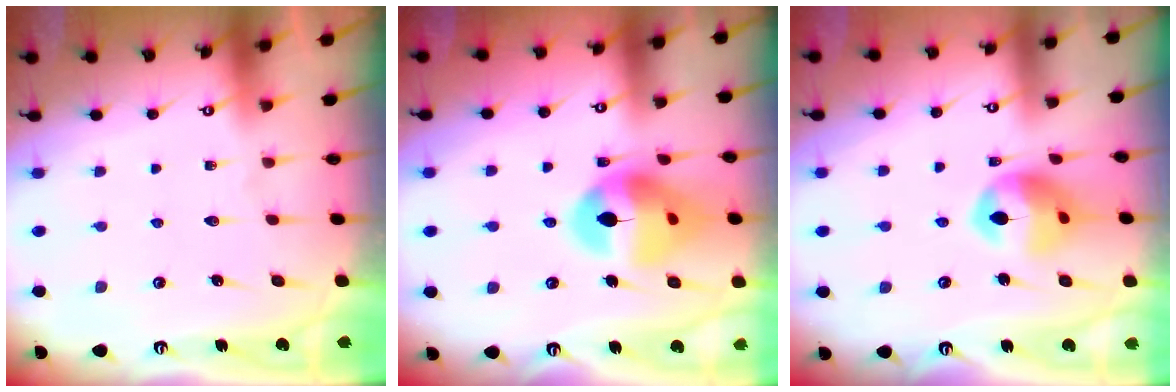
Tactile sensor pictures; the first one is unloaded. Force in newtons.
{"total": 15.9, "press": 15.7, "slide": 2.1}
{"total": 13.2, "press": 13.0, "slide": 1.9}